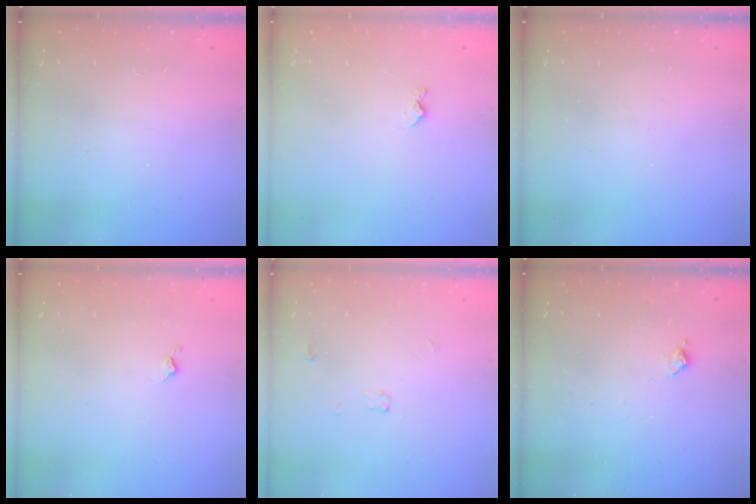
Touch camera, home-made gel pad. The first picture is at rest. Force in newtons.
{"total": 3.3, "press": 3.3, "slide": 0.4}
{"total": 0.0}
{"total": 3.3, "press": 3.2, "slide": 0.5}
{"total": 3.6, "press": 3.6, "slide": 0.5}
{"total": 5.7, "press": 5.7, "slide": 0.8}